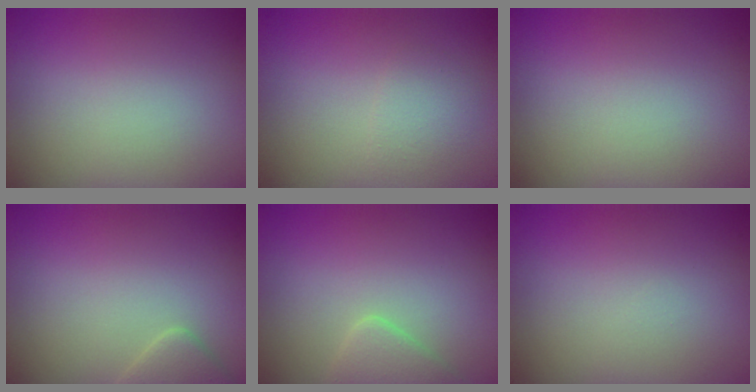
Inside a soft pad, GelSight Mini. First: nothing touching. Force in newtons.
{"total": 1.6, "press": 1.6, "slide": 0.1}
{"total": 0.0}
{"total": 1.8, "press": 1.8, "slide": 0.2}
{"total": 2.1, "press": 2.1, "slide": 0.2}
{"total": 0.0}